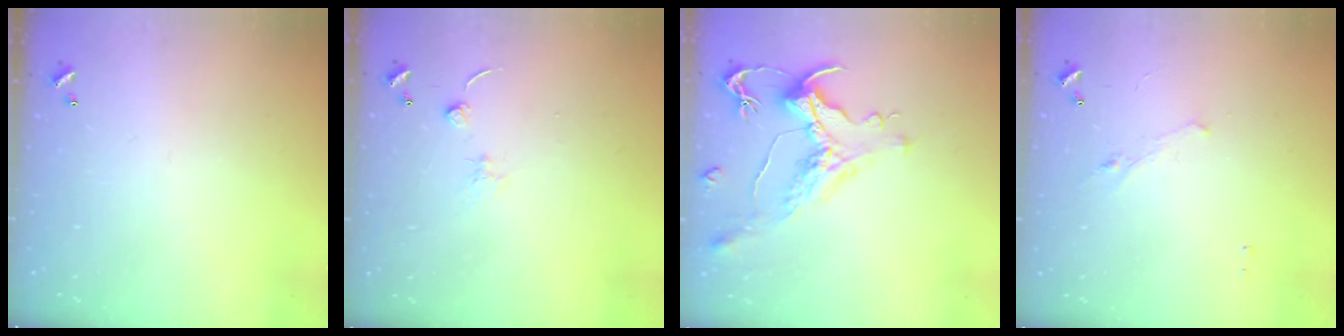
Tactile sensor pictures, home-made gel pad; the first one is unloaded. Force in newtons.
{"total": 0.9, "press": 0.9, "slide": 0.3}
{"total": 1.6, "press": 1.0, "slide": 1.3}
{"total": 1.3, "press": 1.2, "slide": 0.6}